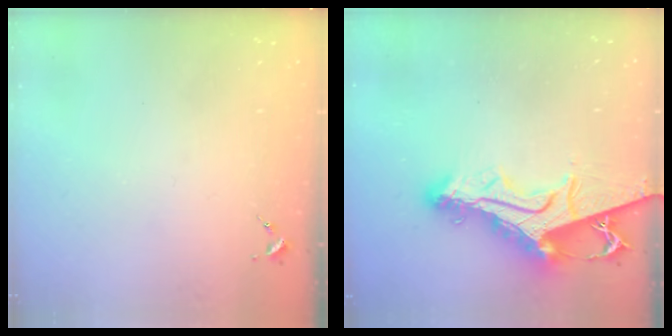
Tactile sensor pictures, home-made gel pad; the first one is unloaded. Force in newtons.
{"total": 17.0, "press": 16.9, "slide": 1.8}